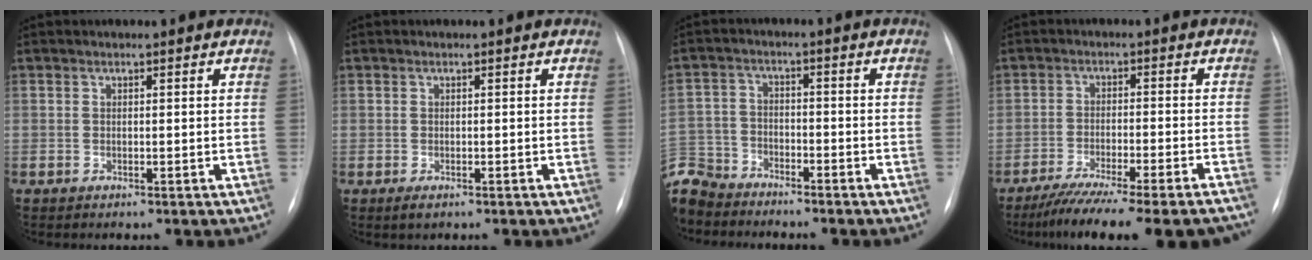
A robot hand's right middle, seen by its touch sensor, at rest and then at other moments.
{"total": 1.3, "force": [-0.7, 0.6, 0.9], "torque": [-0.015, -0.001, -0.005]}
{"total": 9.6, "force": [-8.8, 3.8, 0.9], "torque": [-0.031, 0.005, -0.170]}
{"total": 17.3, "force": [-14.9, 1.1, 8.8], "torque": [-0.100, -0.026, -0.212]}